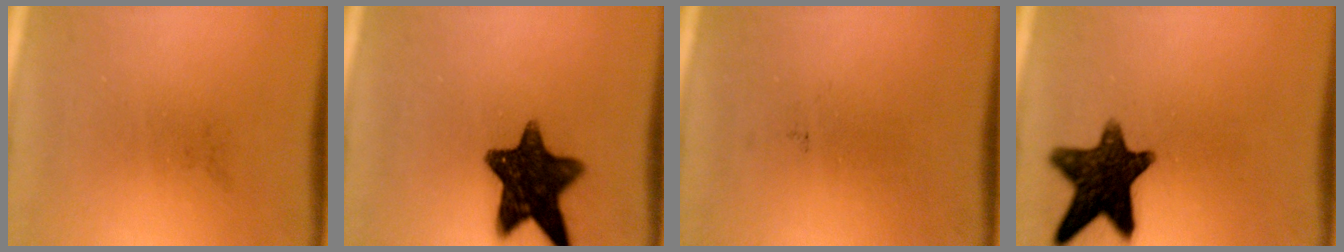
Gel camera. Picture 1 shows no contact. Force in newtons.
{"total": 12.7}
{"total": 0.0}
{"total": 13.4}